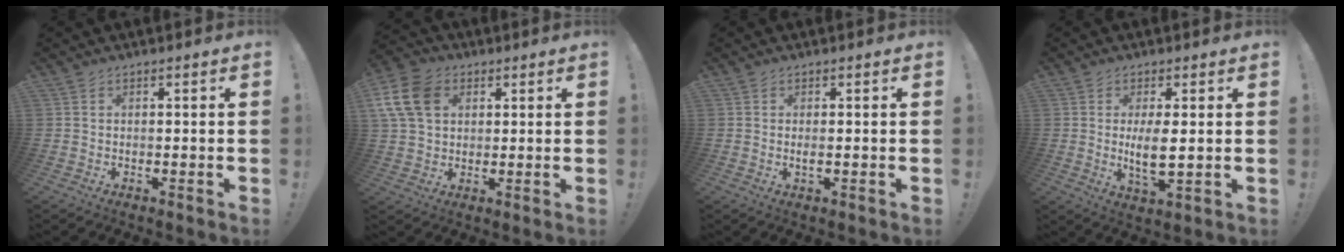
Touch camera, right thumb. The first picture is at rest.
{"total": 13.5, "force": [4.2, 10.0, 7.9], "torque": [-0.154, -0.008, 0.086]}
{"total": 1.6, "force": [0.0, 0.3, 1.6], "torque": [-0.026, -0.003, -0.001]}
{"total": 6.8, "force": [0.6, 2.3, 6.3], "torque": [-0.118, -0.020, 0.005]}